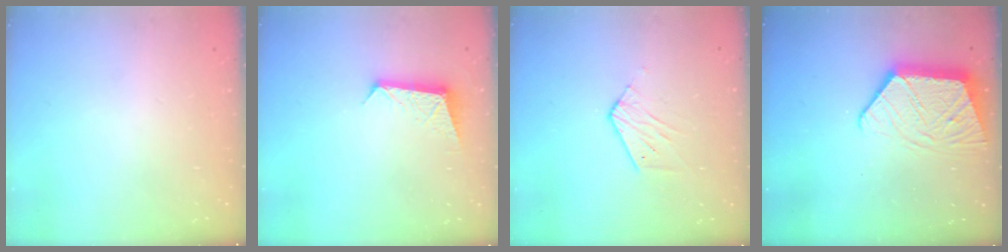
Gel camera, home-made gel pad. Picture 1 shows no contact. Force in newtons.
{"total": 8.4, "press": 8.3, "slide": 0.4}
{"total": 4.5, "press": 4.5, "slide": 0.3}
{"total": 13.7, "press": 13.6, "slide": 1.0}